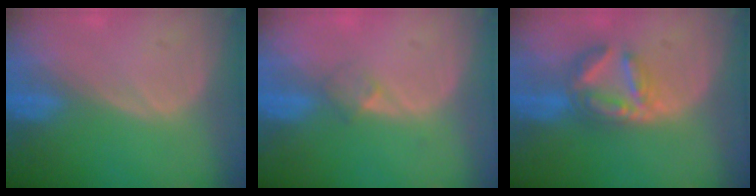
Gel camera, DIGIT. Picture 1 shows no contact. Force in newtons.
{"total": 2.1, "press": 1.8, "slide": 1.0}
{"total": 6.9, "press": 6.0, "slide": 3.3}